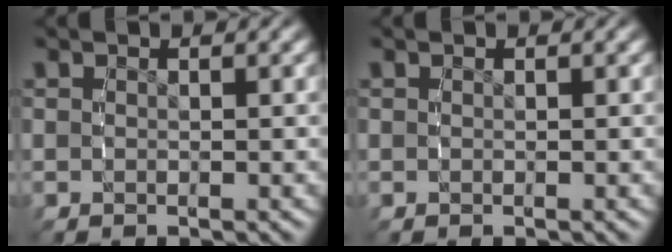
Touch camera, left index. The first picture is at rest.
{"total": 0.0}